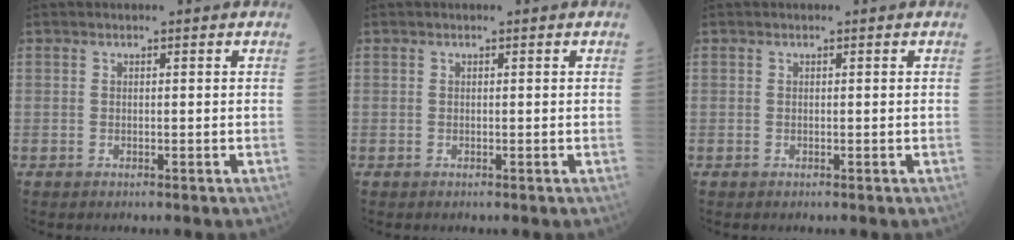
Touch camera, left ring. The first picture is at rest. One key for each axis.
{"total": 0.0}
{"total": 0.0}